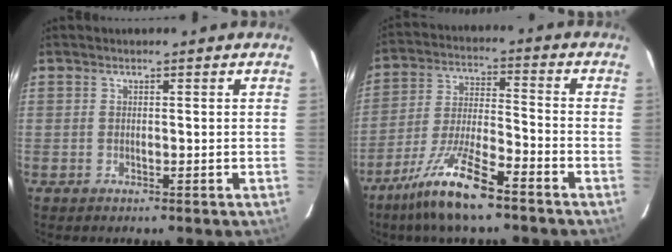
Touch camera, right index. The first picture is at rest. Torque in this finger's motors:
{"motor_torque": [1.12, -1.02, 0.68, 0.17]}